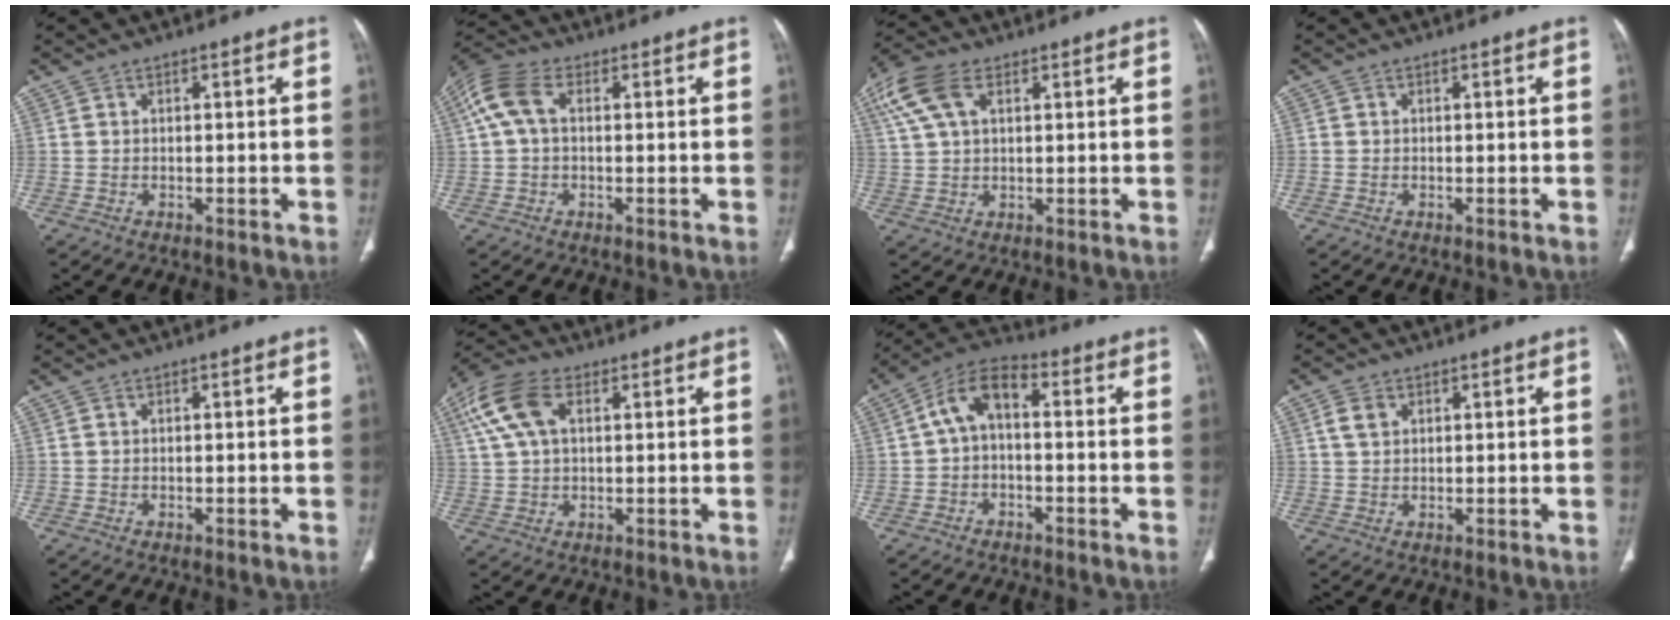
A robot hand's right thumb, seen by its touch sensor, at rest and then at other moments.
{"total": 7.3, "force": [1.3, 4.3, 5.8], "torque": [-0.136, 0.024, 0.020]}
{"total": 9.3, "force": [4.0, 5.1, 6.7], "torque": [-0.154, 0.017, 0.077]}
{"total": 0.0}
{"total": 0.0}
{"total": 10.0, "force": [3.5, 5.5, 7.5], "torque": [-0.168, 0.021, 0.066]}
{"total": 7.5, "force": [0.0, 4.1, 6.3], "torque": [-0.104, 0.029, -0.015]}
{"total": 2.9, "force": [1.2, 2.0, 1.6], "torque": [-0.028, 0.002, 0.027]}